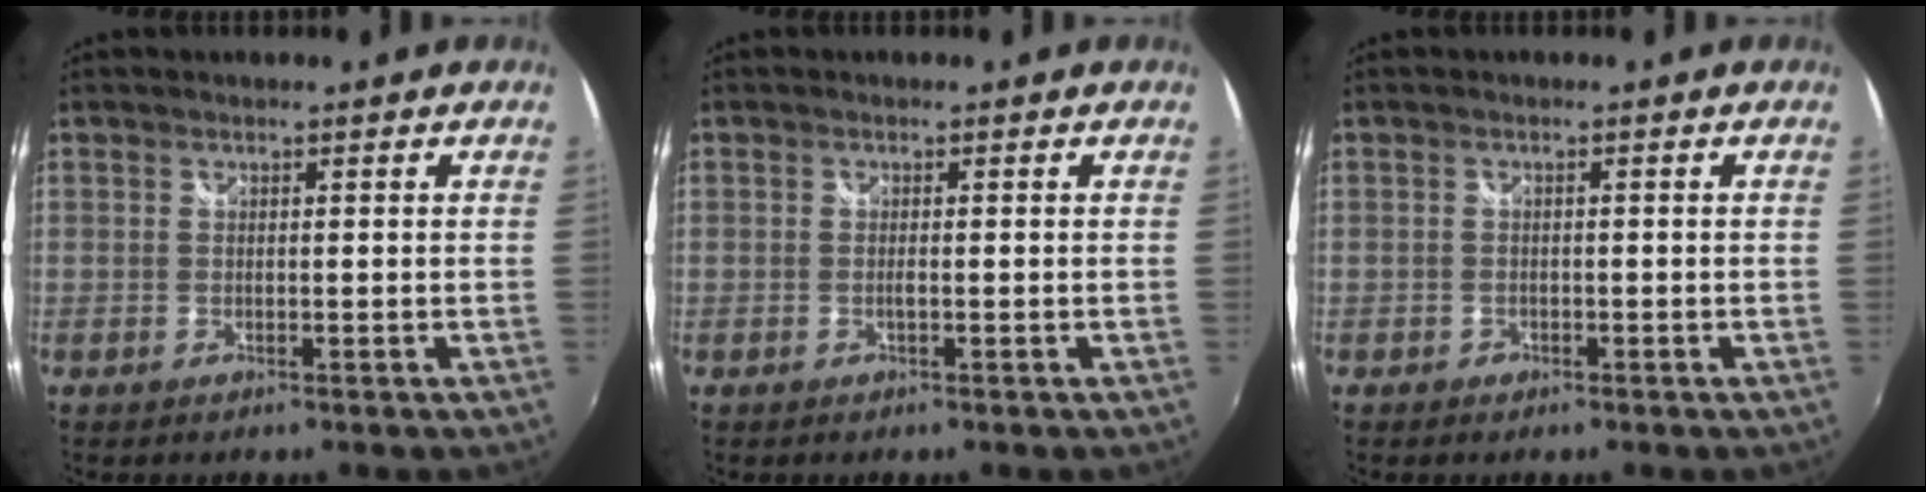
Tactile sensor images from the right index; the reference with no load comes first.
{"total": 0.9, "force": [-0.3, -0.1, 0.9], "torque": [-0.016, 0.000, -0.007]}
{"total": 1.3, "force": [-0.8, 0.9, 0.2], "torque": [-0.007, 0.002, -0.011]}